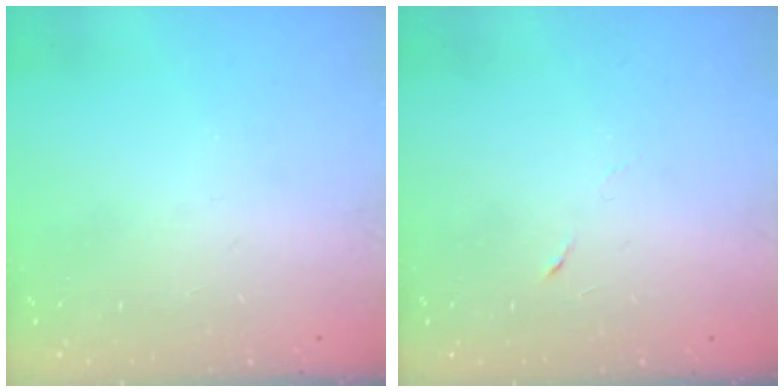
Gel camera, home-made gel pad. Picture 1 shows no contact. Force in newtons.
{"total": 2.9, "press": 2.7, "slide": 1.0}